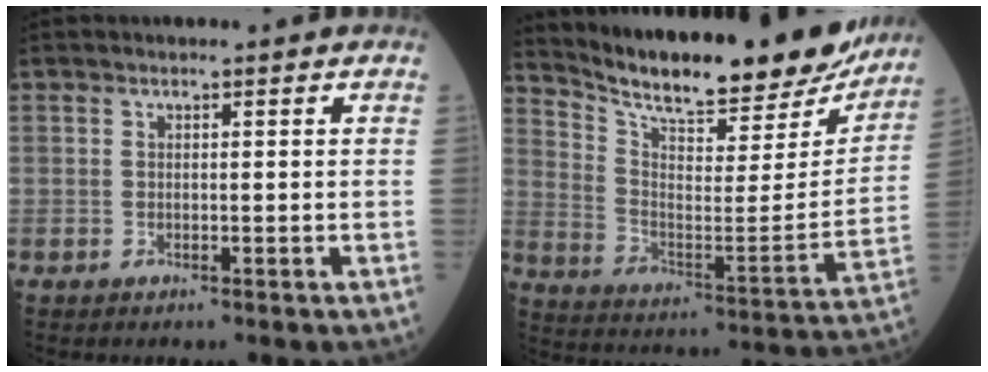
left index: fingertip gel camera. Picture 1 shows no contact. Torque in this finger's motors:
{"motor_torque": [0.16, -0.65, 0.81, 0.15]}